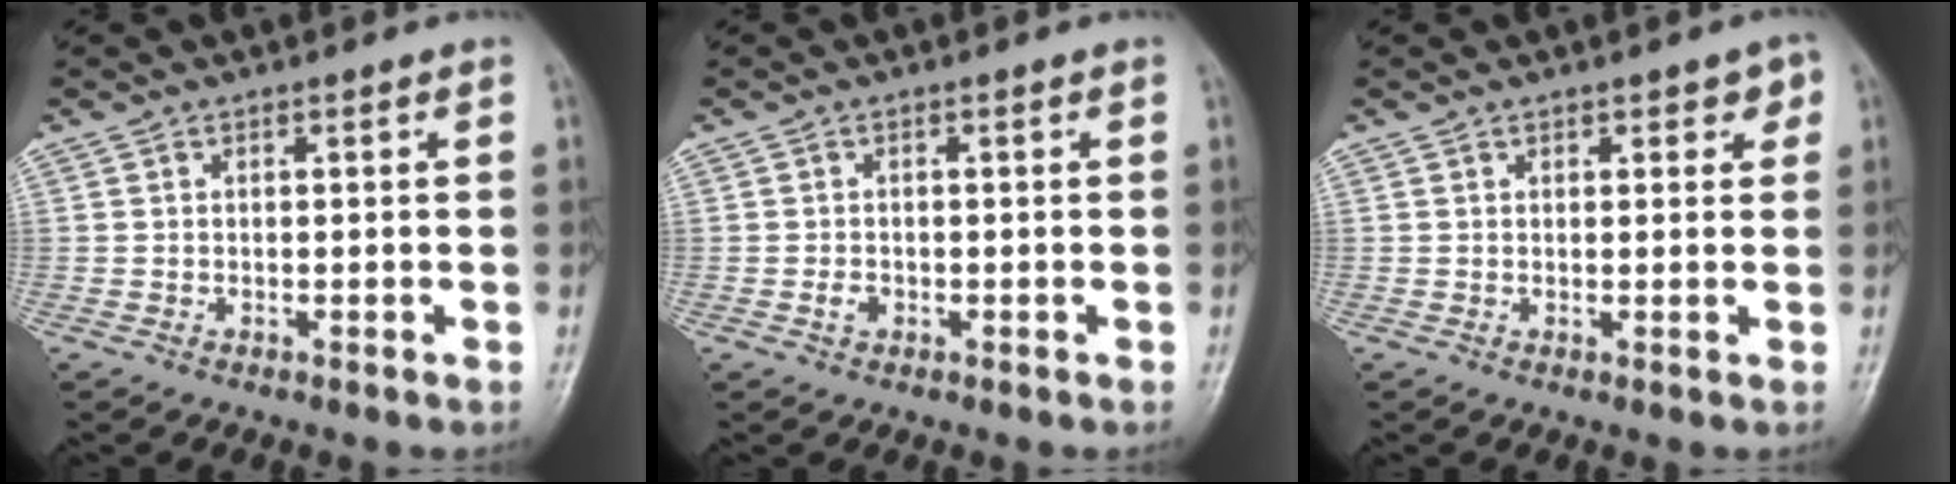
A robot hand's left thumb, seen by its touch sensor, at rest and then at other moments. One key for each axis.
{"total": 1.5, "fx": -0.5, "fy": 1.1, "fz": 0.8, "tx": -0.014, "ty": 0.002, "tz": -0.009}
{"total": 2.7, "fx": 1.5, "fy": 1.5, "fz": 1.7, "tx": 0.000, "ty": -0.003, "tz": 0.016}